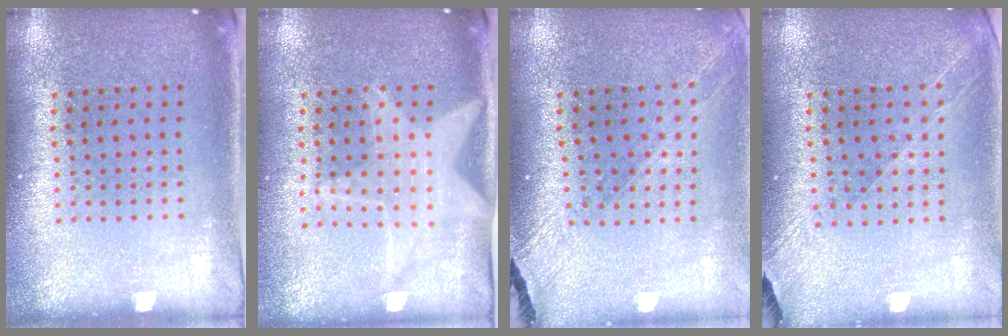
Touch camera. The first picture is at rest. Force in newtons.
{"total": 1.4, "press": 1.4, "slide": 0.2}
{"total": 1.4, "press": 1.3, "slide": 0.2}
{"total": 1.3, "press": 1.2, "slide": 0.6}